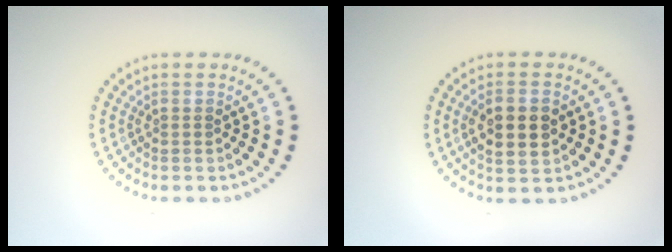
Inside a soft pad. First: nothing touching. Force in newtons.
{"total": 3.4, "press": 3.4, "slide": 0.0}